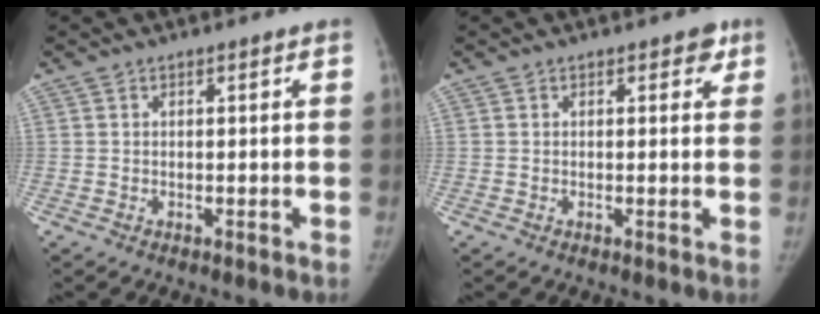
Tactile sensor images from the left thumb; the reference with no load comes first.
{"total": 2.2, "force": [1.2, 1.4, 1.1], "torque": [0.010, -0.001, 0.009]}